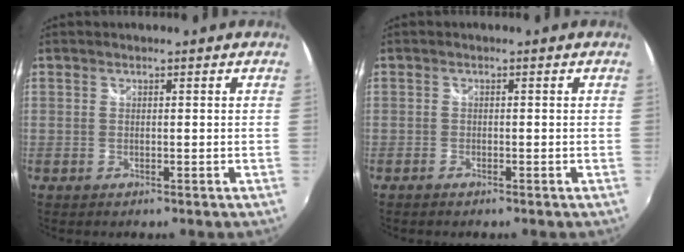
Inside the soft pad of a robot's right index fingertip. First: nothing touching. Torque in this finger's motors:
{"motor_torque": [0.13, 0.03, 0.13, 0.01]}